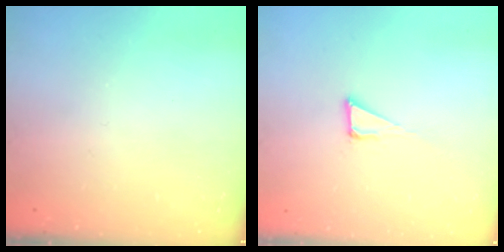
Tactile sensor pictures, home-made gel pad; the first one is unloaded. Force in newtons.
{"total": 3.9, "press": 3.9, "slide": 0.2}